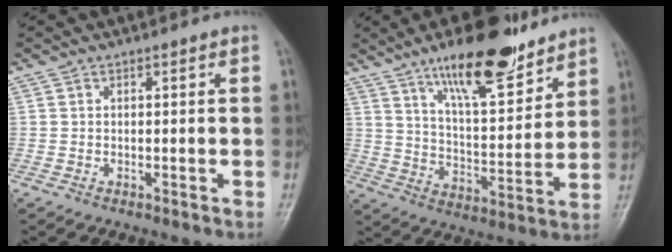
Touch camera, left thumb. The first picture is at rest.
{"total": 16.5, "force": [11.7, 4.8, 10.5], "torque": [-0.143, -0.069, 0.197]}